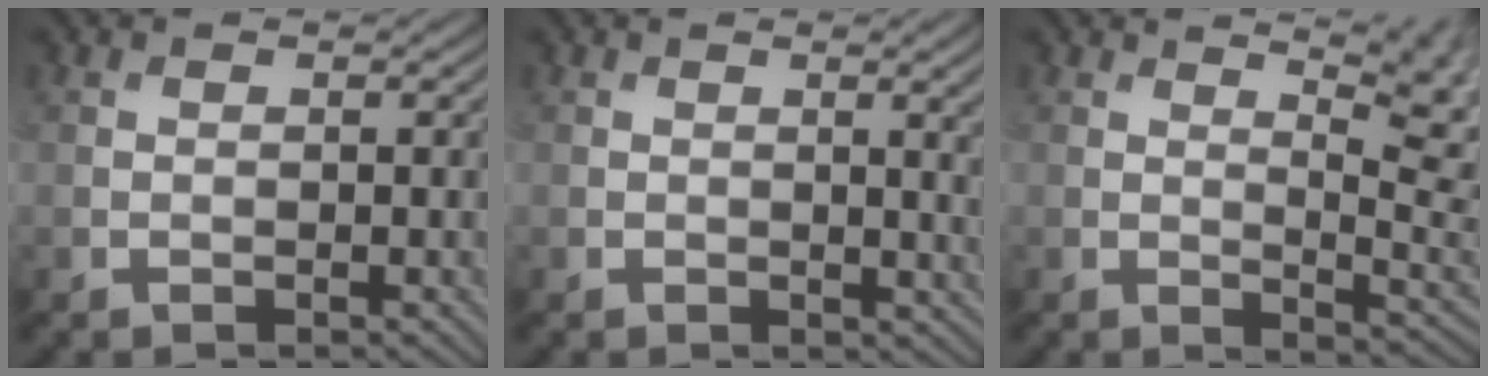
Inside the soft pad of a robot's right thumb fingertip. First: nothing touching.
{"total": 3.4, "force": [0.4, 0.8, 3.3], "torque": [-0.046, 0.001, 0.008]}
{"total": 8.1, "force": [3.7, 2.6, 6.7], "torque": [-0.082, 0.014, 0.050]}